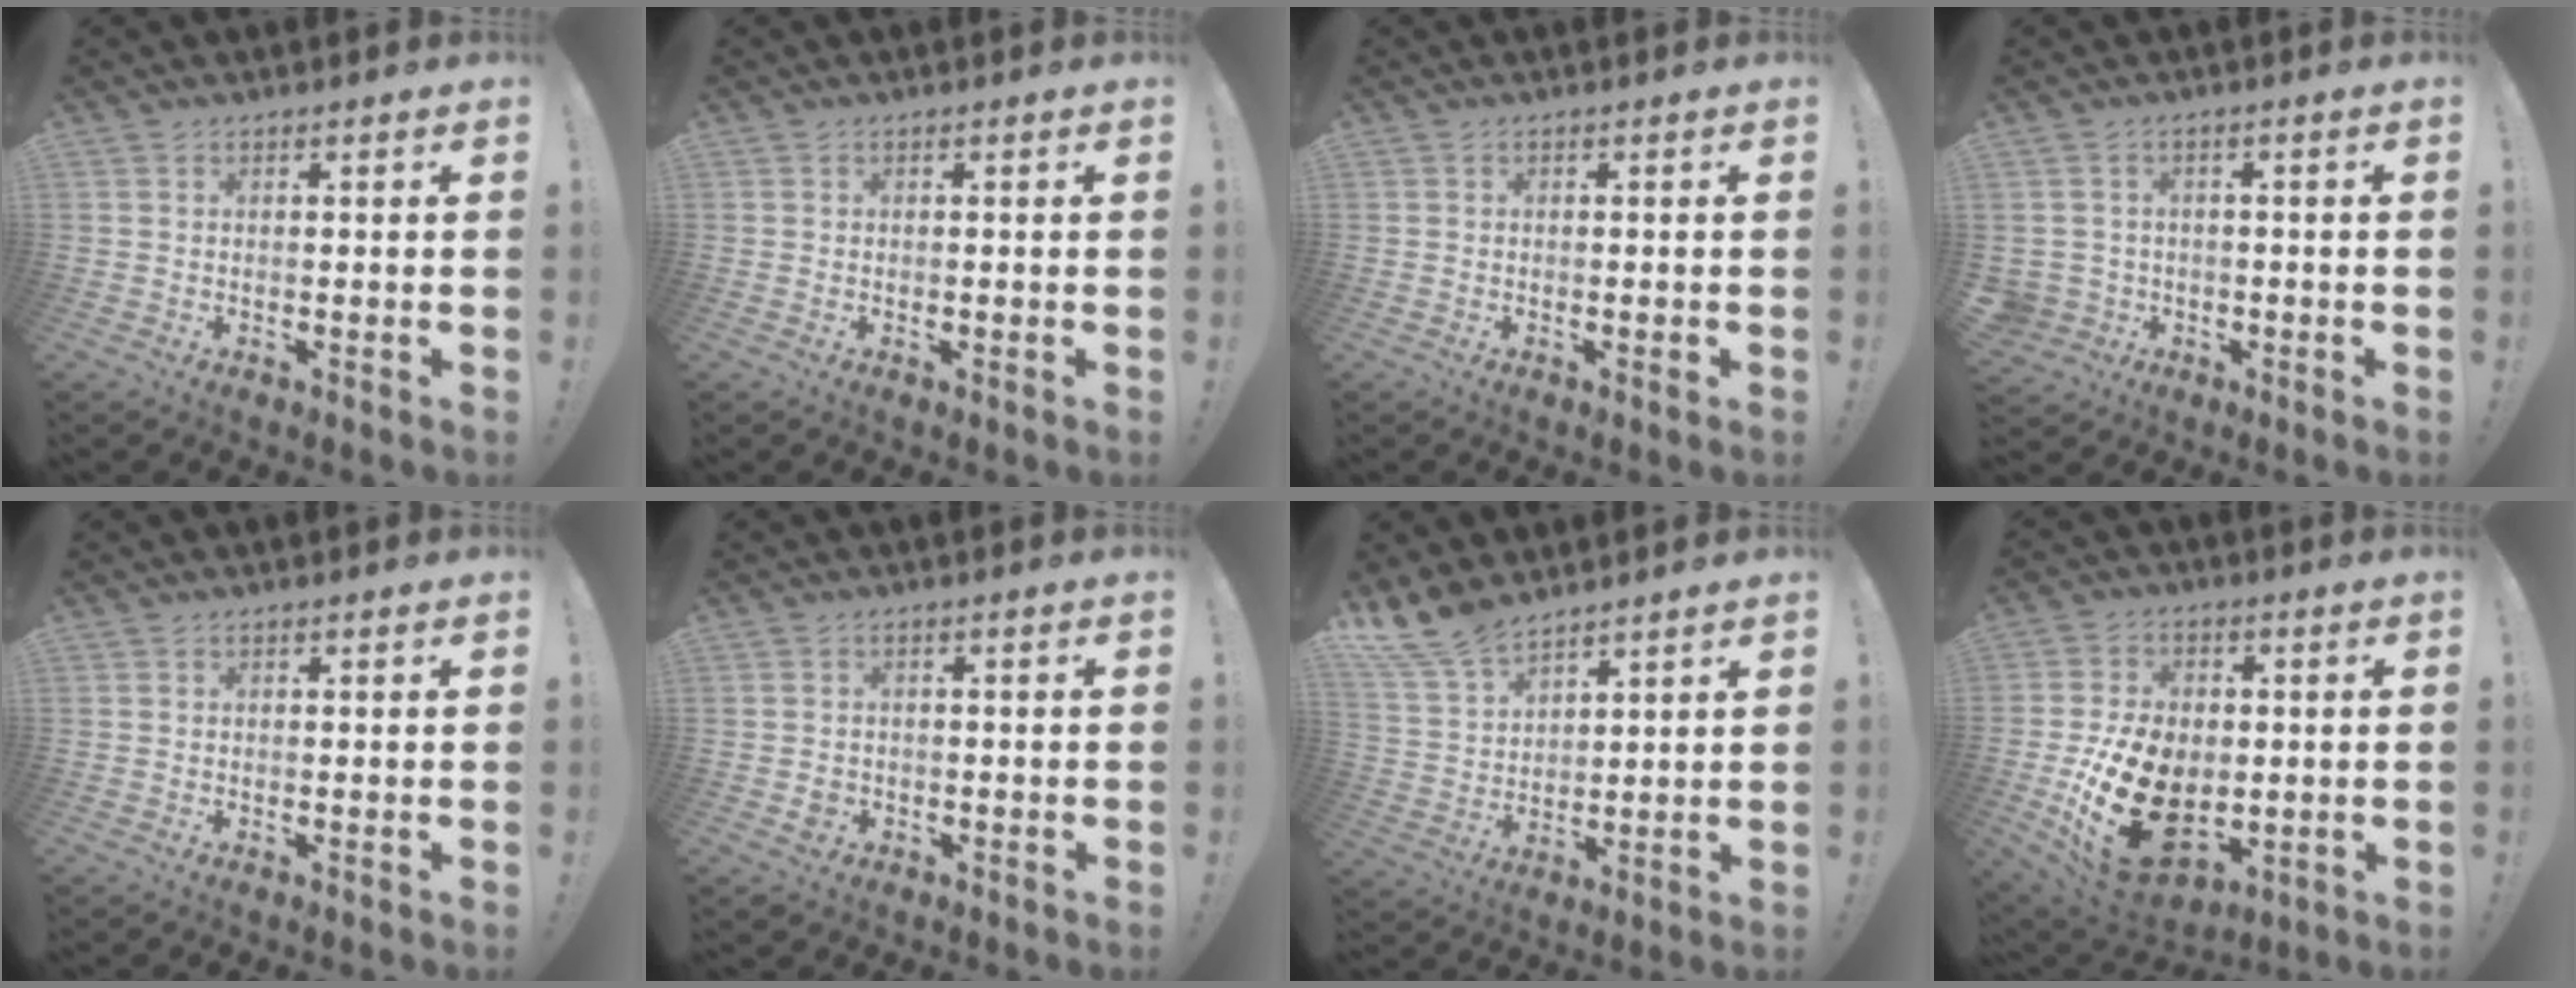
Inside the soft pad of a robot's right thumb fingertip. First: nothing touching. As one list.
[{"total": 0.0}, {"total": 0.9, "force": [-0.4, 0.2, 0.8], "torque": [-0.006, -0.002, -0.006]}, {"total": 3.9, "force": [-0.2, 3.8, 0.8], "torque": [-0.024, 0.005, 0.001]}, {"total": 0.0}, {"total": 2.8, "force": [-1.1, 2.4, 1.0], "torque": [-0.009, 0.004, -0.017]}, {"total": 10.8, "force": [9.2, 4.6, 3.5], "torque": [-0.080, -0.057, 0.181]}, {"total": 23.2, "force": [-4.2, 16.2, 16.0], "torque": [-0.272, 0.019, -0.049]}]